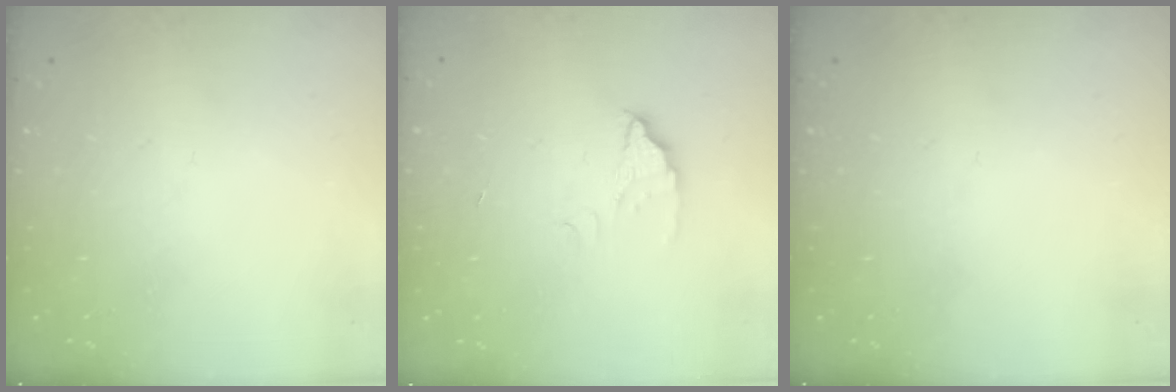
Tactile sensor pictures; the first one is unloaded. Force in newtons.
{"total": 2.7, "press": 2.6, "slide": 0.4}
{"total": 0.0}